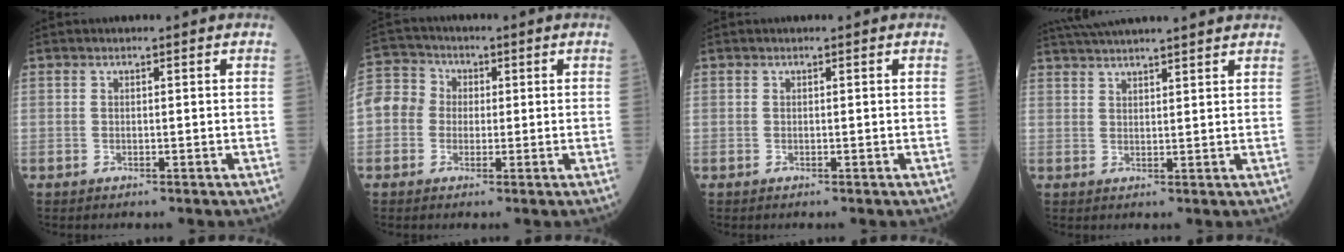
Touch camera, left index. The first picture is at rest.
{"total": 12.2, "force": [1.1, 11.0, 5.0], "torque": [-0.145, 0.054, 0.018]}
{"total": 0.0}
{"total": 13.2, "force": [12.0, 0.4, 5.6], "torque": [-0.098, 0.032, 0.173]}